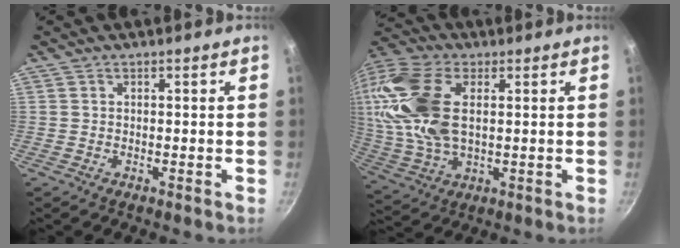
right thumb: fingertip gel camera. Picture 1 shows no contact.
{"total": 21.0, "force": [4.1, 11.4, 17.1], "torque": [-0.402, 0.004, 0.074]}